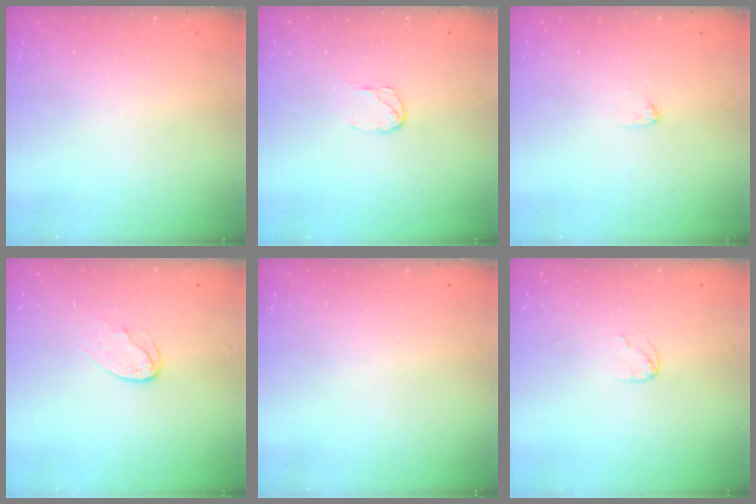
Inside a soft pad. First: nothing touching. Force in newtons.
{"total": 3.9, "press": 3.9, "slide": 0.3}
{"total": 2.9, "press": 2.9, "slide": 0.1}
{"total": 6.1, "press": 6.1, "slide": 0.5}
{"total": 0.0}
{"total": 3.0, "press": 2.9, "slide": 0.2}